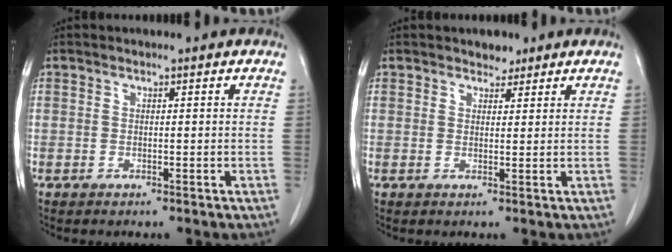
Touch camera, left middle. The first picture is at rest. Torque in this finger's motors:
{"motor_torque": [0.30, -0.25, -0.07, 0.00]}